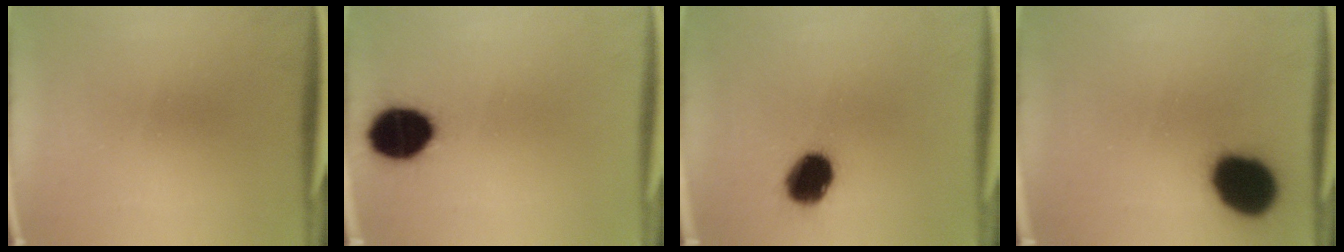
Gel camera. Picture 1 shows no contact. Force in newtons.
{"total": 12.9}
{"total": 10.3}
{"total": 16.4}